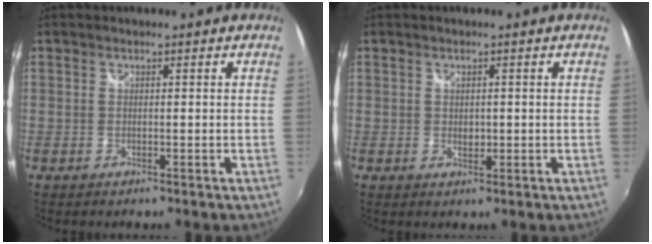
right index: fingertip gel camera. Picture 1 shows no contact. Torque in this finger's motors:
{"motor_torque": [0.34, 0.22, 0.19, 0.01]}